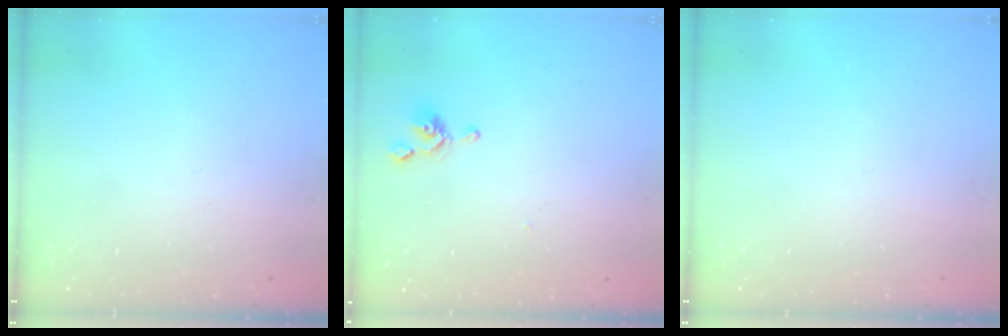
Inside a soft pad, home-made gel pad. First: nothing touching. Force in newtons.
{"total": 0.6, "press": 0.3, "slide": 0.6}
{"total": 0.0}